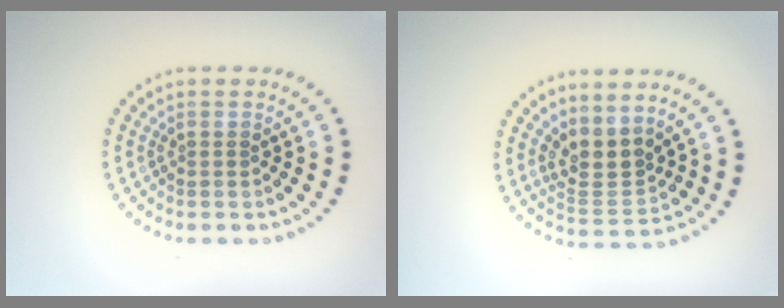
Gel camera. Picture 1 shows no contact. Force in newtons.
{"total": 3.1, "press": 2.4, "slide": 2.0}